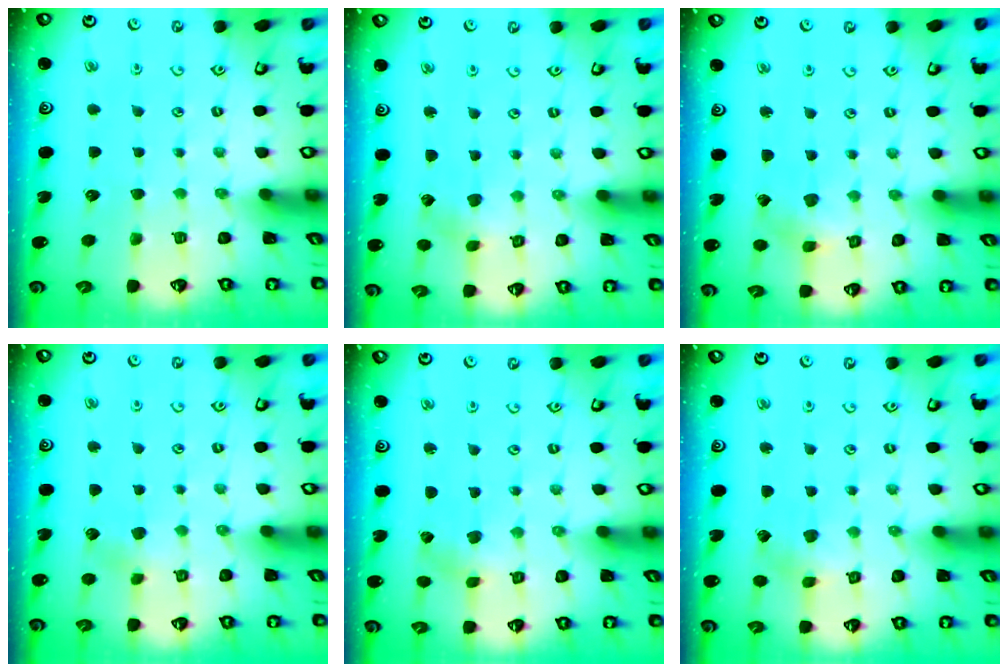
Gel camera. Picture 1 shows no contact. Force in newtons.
{"total": 1.5, "press": 1.5, "slide": 0.2}
{"total": 2.7, "press": 2.7, "slide": 0.2}
{"total": 2.9, "press": 2.9, "slide": 0.2}
{"total": 0.0}
{"total": 2.9, "press": 2.9, "slide": 0.2}